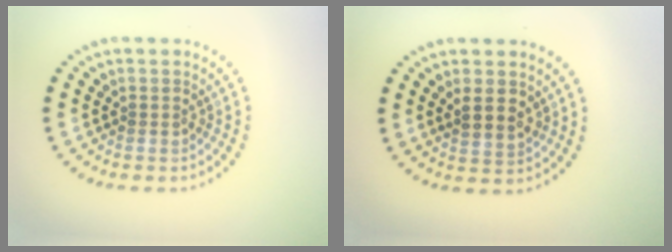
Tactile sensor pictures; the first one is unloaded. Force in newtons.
{"total": 1.8, "press": 1.7, "slide": 0.6}